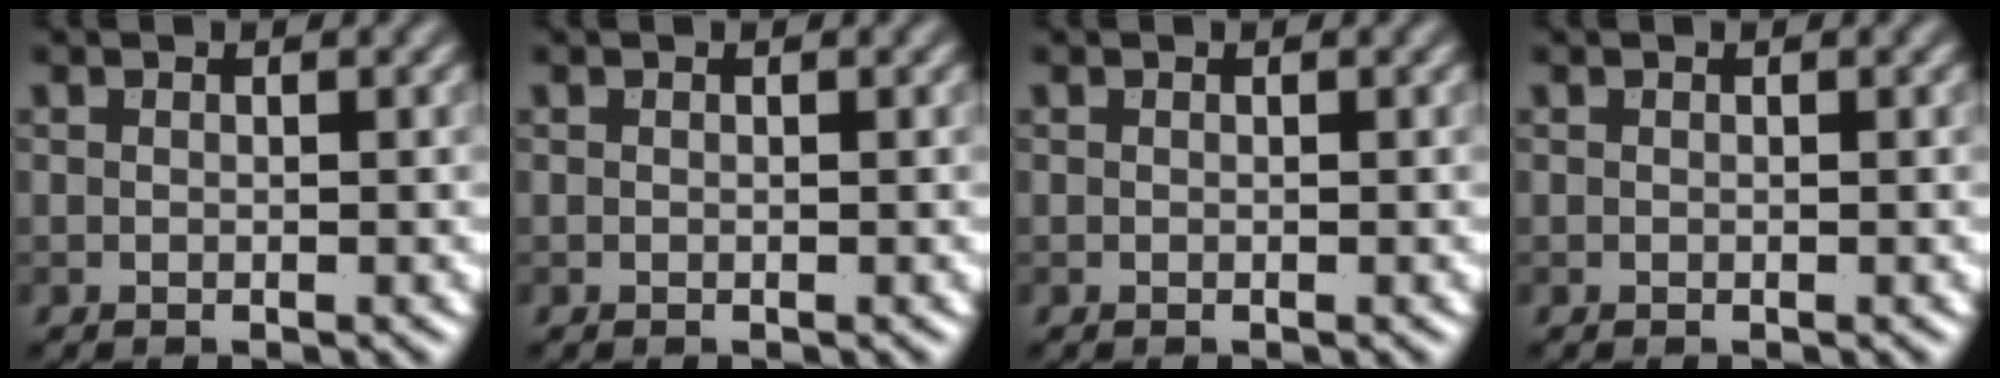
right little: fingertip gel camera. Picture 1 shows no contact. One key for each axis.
{"total": 0.0}
{"total": 0.0}
{"total": 0.0}